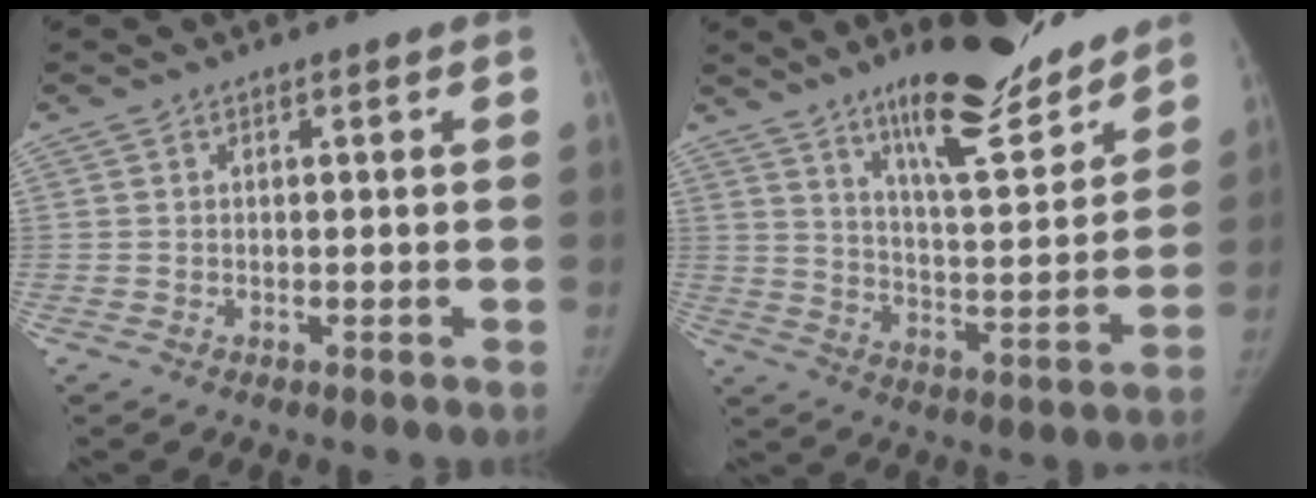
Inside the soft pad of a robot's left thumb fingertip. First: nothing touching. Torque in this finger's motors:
{"motor_torque": [1.00, -0.70, 1.40, -1.38, 0.35]}